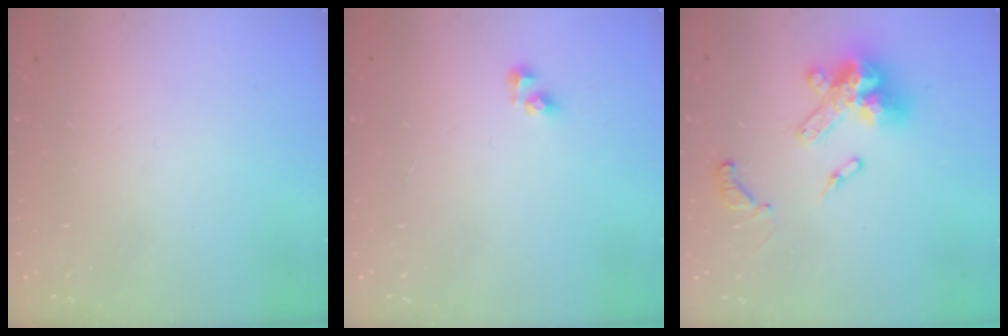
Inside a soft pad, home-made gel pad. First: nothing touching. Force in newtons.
{"total": 3.9, "press": 3.9, "slide": 0.3}
{"total": 15.1, "press": 14.9, "slide": 2.4}